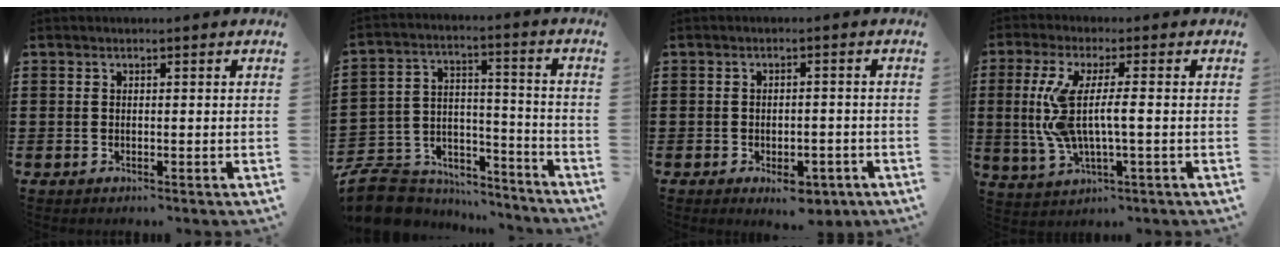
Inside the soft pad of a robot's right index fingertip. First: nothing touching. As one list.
[{"total": 7.9, "force": [-6.9, 3.7, 1.3], "torque": [-0.051, 0.004, -0.136]}, {"total": 4.0, "force": [-2.7, 1.5, 2.5], "torque": [-0.047, 0.003, -0.050]}, {"total": 7.7, "force": [-0.4, 1.6, 7.5], "torque": [-0.180, -0.018, -0.019]}]